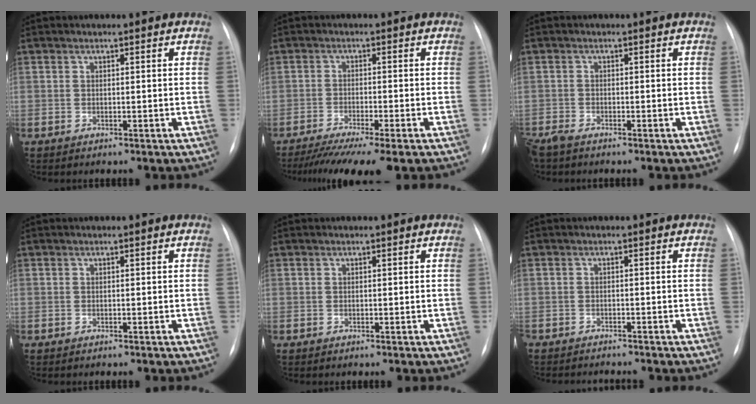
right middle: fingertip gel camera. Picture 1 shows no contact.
{"total": 10.0, "force": [-7.9, 0.0, 6.2], "torque": [-0.088, -0.022, -0.122]}
{"total": 3.2, "force": [-2.7, 0.8, 1.6], "torque": [-0.037, -0.010, -0.051]}
{"total": 0.0}
{"total": 0.0}
{"total": 3.2, "force": [-3.1, 0.3, 0.8], "torque": [-0.007, -0.008, -0.044]}